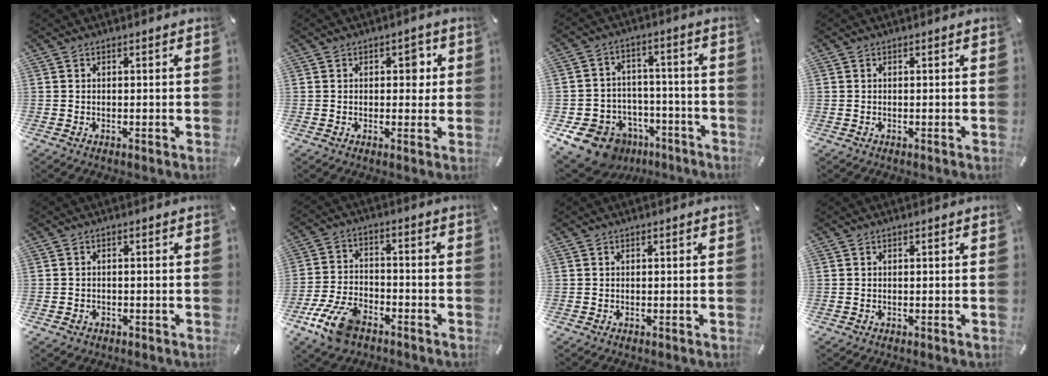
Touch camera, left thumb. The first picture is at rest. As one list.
[{"total": 3.8, "force": [0.8, 2.5, 2.7], "torque": [-0.017, -0.006, 0.001]}, {"total": 13.9, "force": [-8.1, 9.8, 5.5], "torque": [-0.097, 0.057, -0.132]}, {"total": 0.0}, {"total": 1.4, "force": [-0.7, 1.2, 0.3], "torque": [-0.006, 0.005, -0.018]}, {"total": 11.8, "force": [-7.3, 6.3, 6.9], "torque": [-0.140, 0.037, -0.135]}, {"total": 0.0}, {"total": 0.0}]